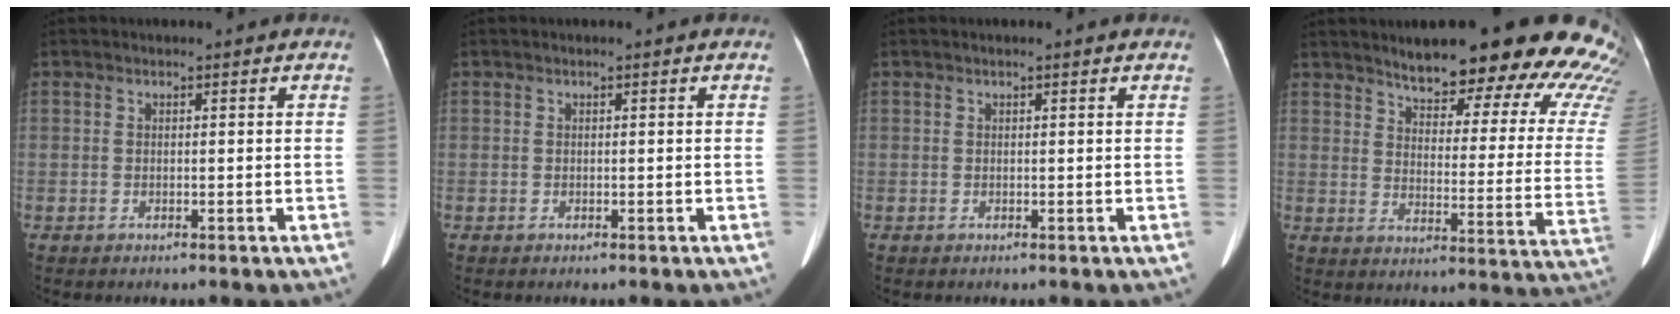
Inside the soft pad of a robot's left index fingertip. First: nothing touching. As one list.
[{"total": 0.0}, {"total": 0.5, "force": [0.4, 0.0, 0.3], "torque": [-0.008, 0.012, 0.006]}, {"total": 25.6, "force": [21.8, 4.9, 12.6], "torque": [-0.148, -0.065, 0.249]}]